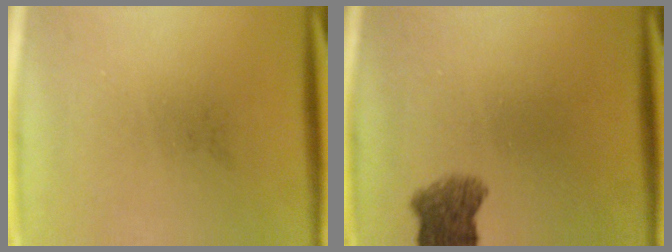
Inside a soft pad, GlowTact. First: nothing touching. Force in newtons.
{"total": 4.9}